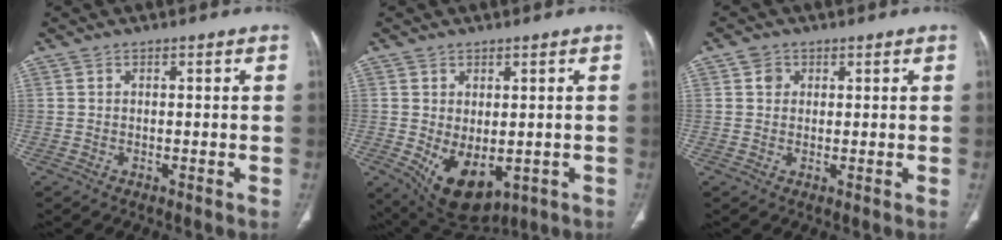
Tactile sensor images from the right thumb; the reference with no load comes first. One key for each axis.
{"total": 10.3, "fx": -2.2, "fy": 6.2, "fz": 7.9, "tx": -0.113, "ty": -0.009, "tz": -0.007}
{"total": 2.2, "fx": 0.7, "fy": 1.9, "fz": 0.8, "tx": -0.005, "ty": -0.002, "tz": 0.010}